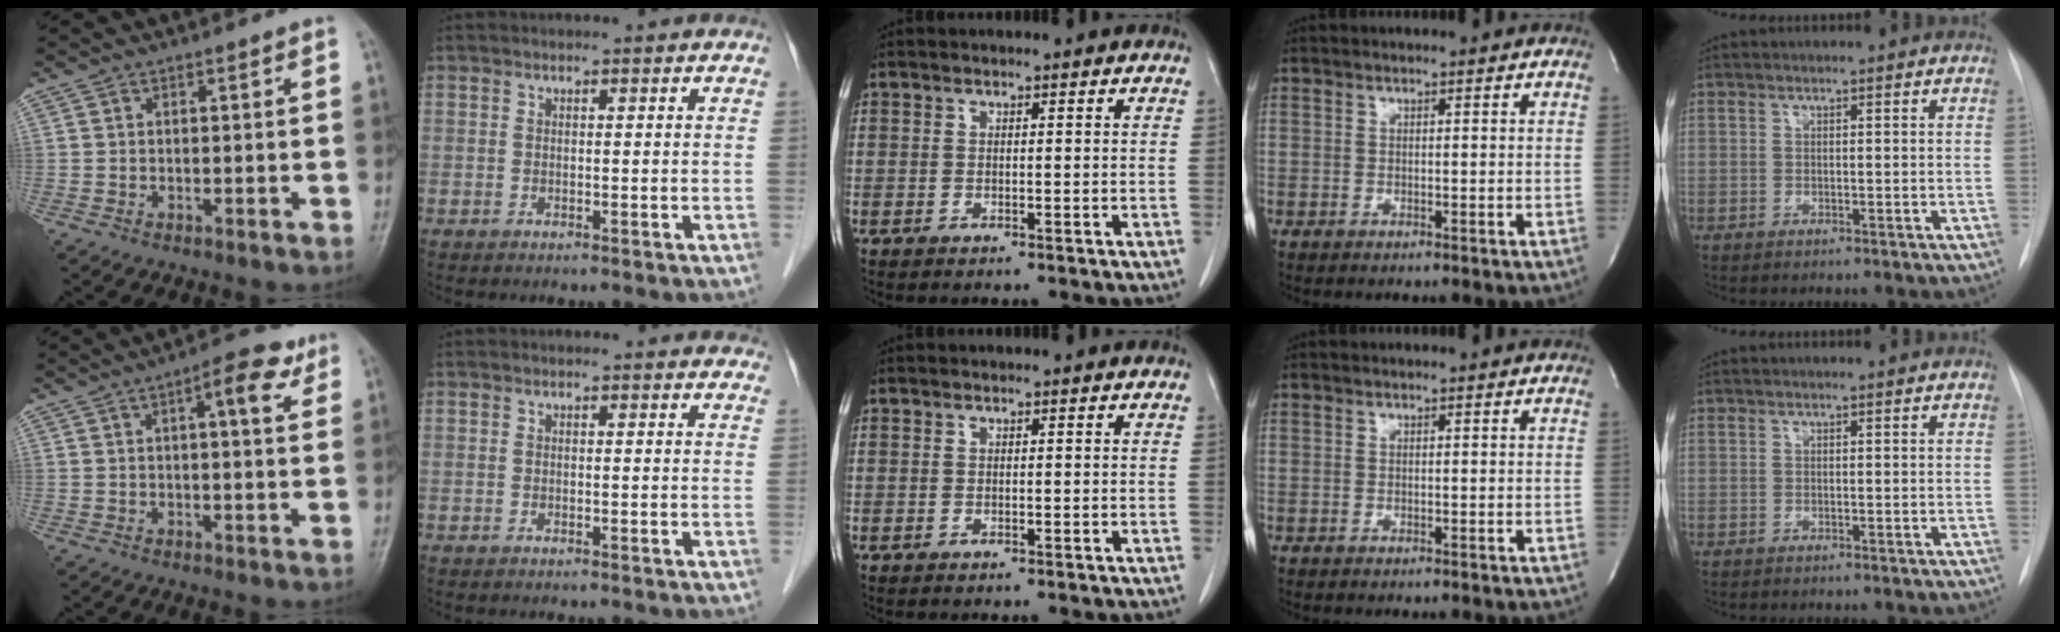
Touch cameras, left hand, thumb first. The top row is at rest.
{"thumb": {"total": 6.9, "force": [3.0, 2.3, 5.8], "torque": [-0.072, 0.002, 0.035]}, "index": {"total": 5.7, "force": [5.1, 1.7, 1.7], "torque": [-0.009, 0.008, 0.040]}}